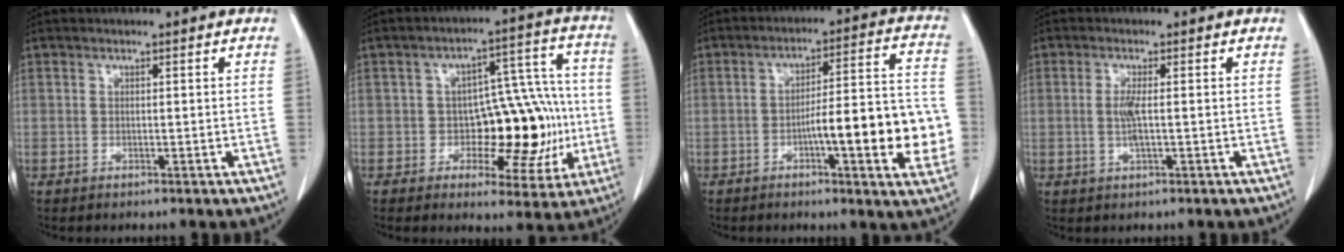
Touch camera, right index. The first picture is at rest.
{"total": 12.5, "force": [-2.1, 6.9, 10.3], "torque": [-0.108, 0.039, -0.019]}
{"total": 15.1, "force": [-3.7, 2.3, 14.5], "torque": [-0.188, 0.022, -0.048]}
{"total": 2.7, "force": [-0.2, 0.4, 2.7], "torque": [-0.058, -0.002, -0.003]}